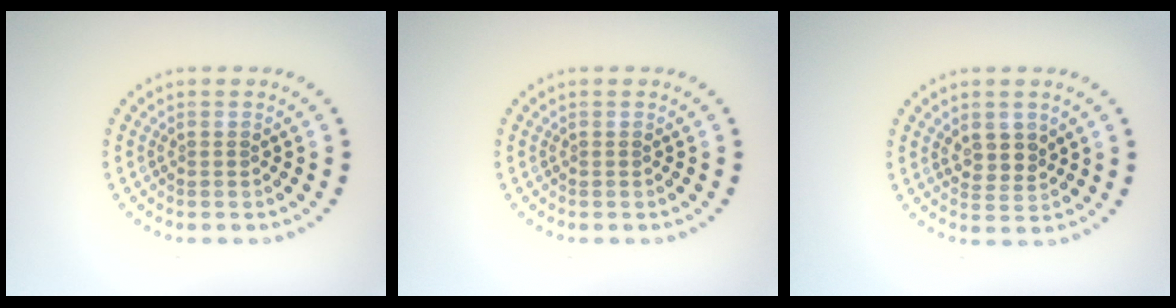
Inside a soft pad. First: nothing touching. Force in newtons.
{"total": 0.0}
{"total": 2.4, "press": 2.2, "slide": 1.0}